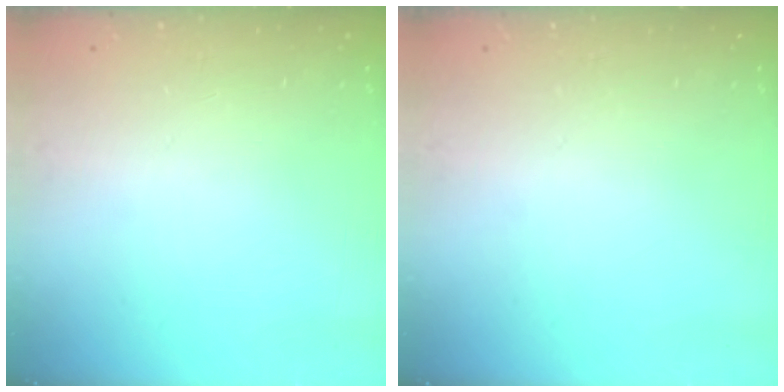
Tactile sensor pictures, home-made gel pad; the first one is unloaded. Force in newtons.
{"total": 0.0}